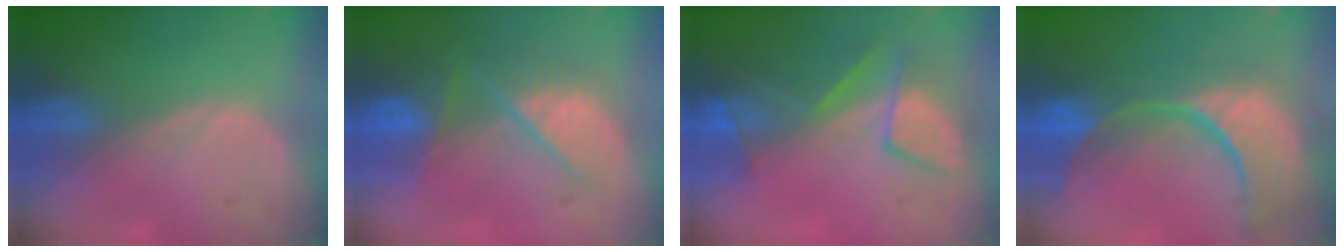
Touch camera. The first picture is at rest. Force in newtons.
{"total": 9.0, "press": 7.7, "slide": 4.6}
{"total": 7.7, "press": 7.2, "slide": 2.6}
{"total": 15.4, "press": 12.1, "slide": 9.5}